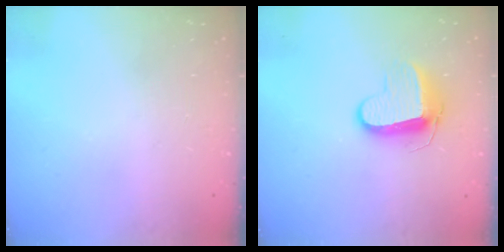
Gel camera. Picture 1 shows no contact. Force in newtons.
{"total": 9.7, "press": 9.7, "slide": 0.4}